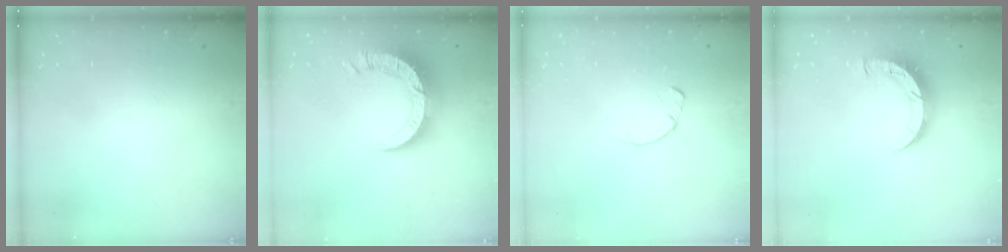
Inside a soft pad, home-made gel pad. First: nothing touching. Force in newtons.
{"total": 11.3, "press": 11.2, "slide": 1.3}
{"total": 1.7, "press": 1.7, "slide": 0.2}
{"total": 8.7, "press": 8.6, "slide": 0.9}